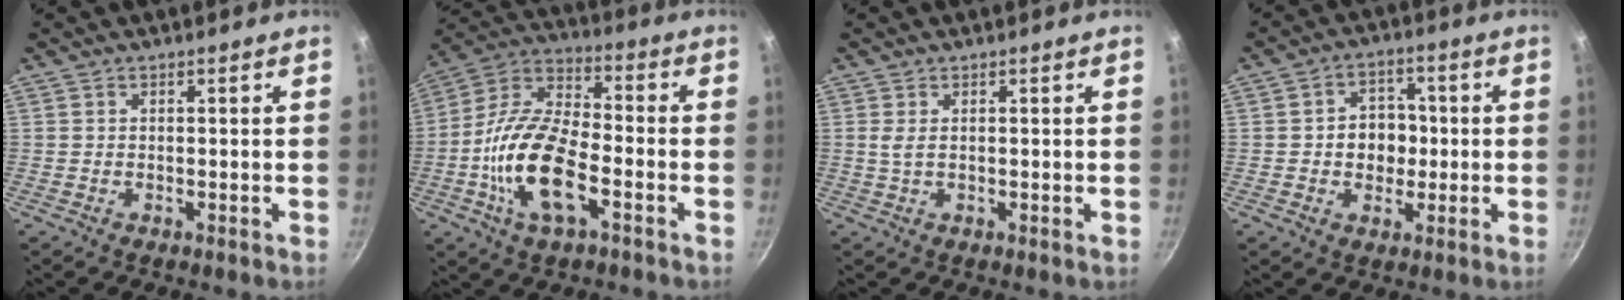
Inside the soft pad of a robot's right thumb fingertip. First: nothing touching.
{"total": 17.2, "force": [-5.2, 7.8, 14.4], "torque": [-0.270, 0.035, -0.117]}
{"total": 1.5, "force": [0.4, 0.4, 1.4], "torque": [-0.030, -0.002, 0.008]}
{"total": 7.6, "force": [-0.1, 6.2, 4.3], "torque": [-0.028, 0.008, -0.007]}